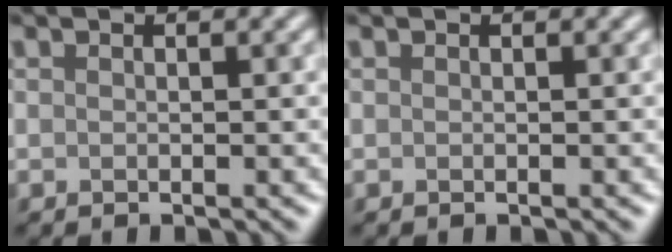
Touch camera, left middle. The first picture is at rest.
{"total": 0.0}